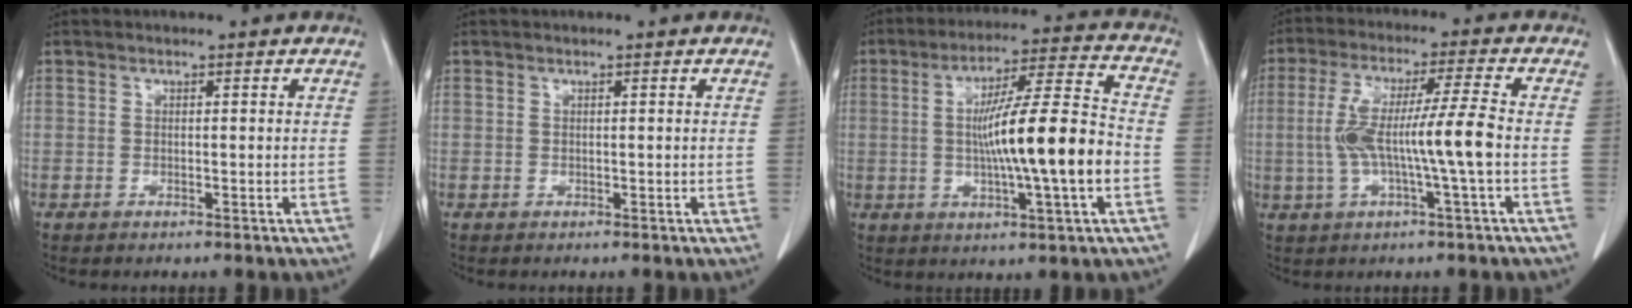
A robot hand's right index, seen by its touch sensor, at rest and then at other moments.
{"total": 0.0}
{"total": 15.3, "force": [-1.9, 0.1, 15.2], "torque": [-0.253, 0.004, -0.034]}
{"total": 10.1, "force": [-1.2, -0.6, 10.0], "torque": [-0.198, 0.016, -0.021]}